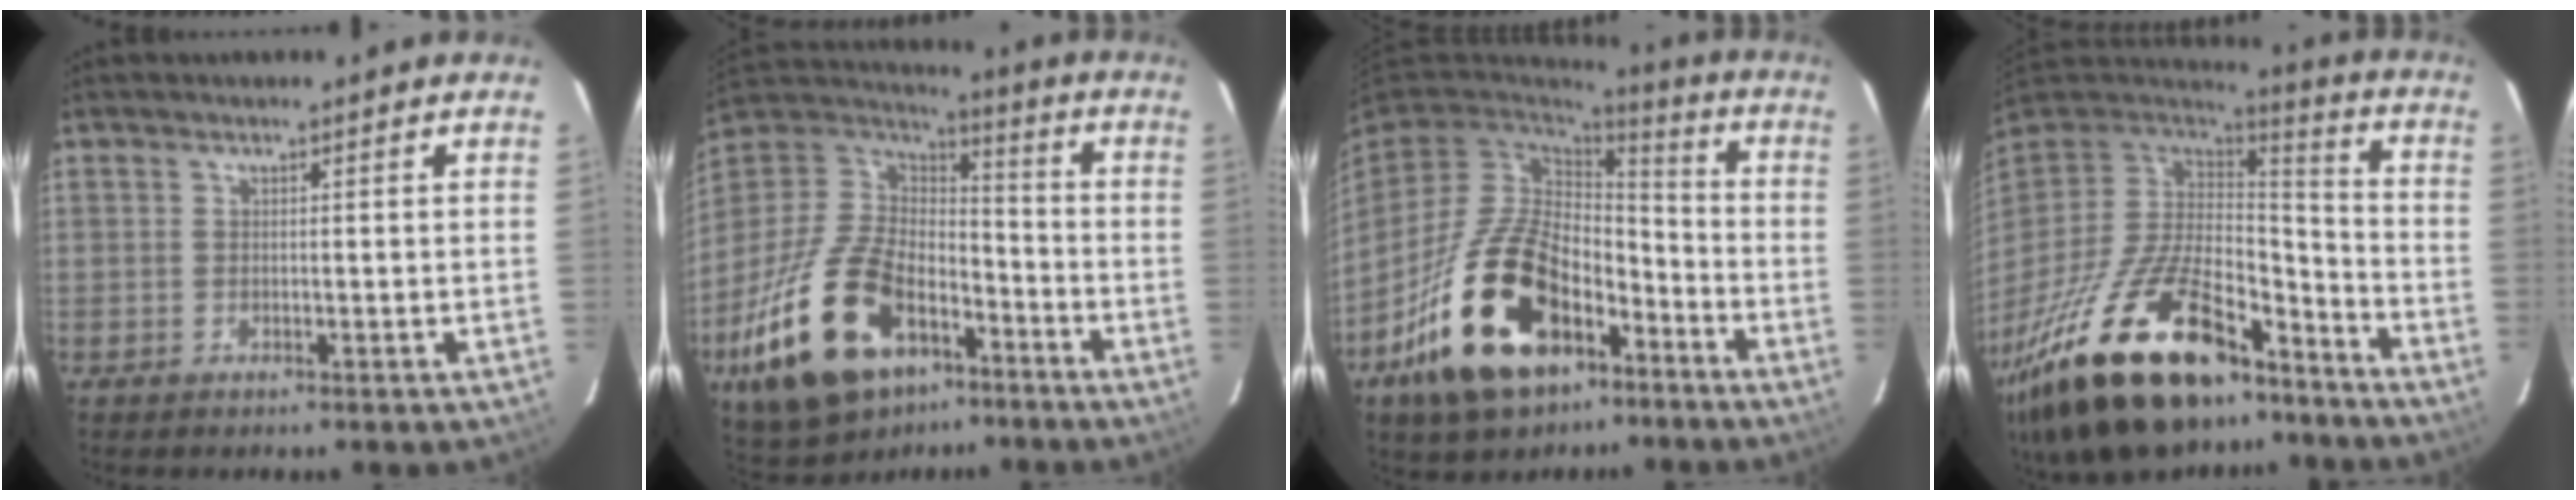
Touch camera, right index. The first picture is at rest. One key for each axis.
{"total": 27.3, "fx": -13.7, "fy": 16.1, "fz": 17.3, "tx": -0.374, "ty": -0.011, "tz": -0.224}
{"total": 22.6, "fx": -11.3, "fy": 12.9, "fz": 14.7, "tx": -0.296, "ty": 0.006, "tz": -0.180}
{"total": 31.8, "fx": -20.8, "fy": 13.9, "fz": 19.7, "tx": -0.388, "ty": -0.028, "tz": -0.323}